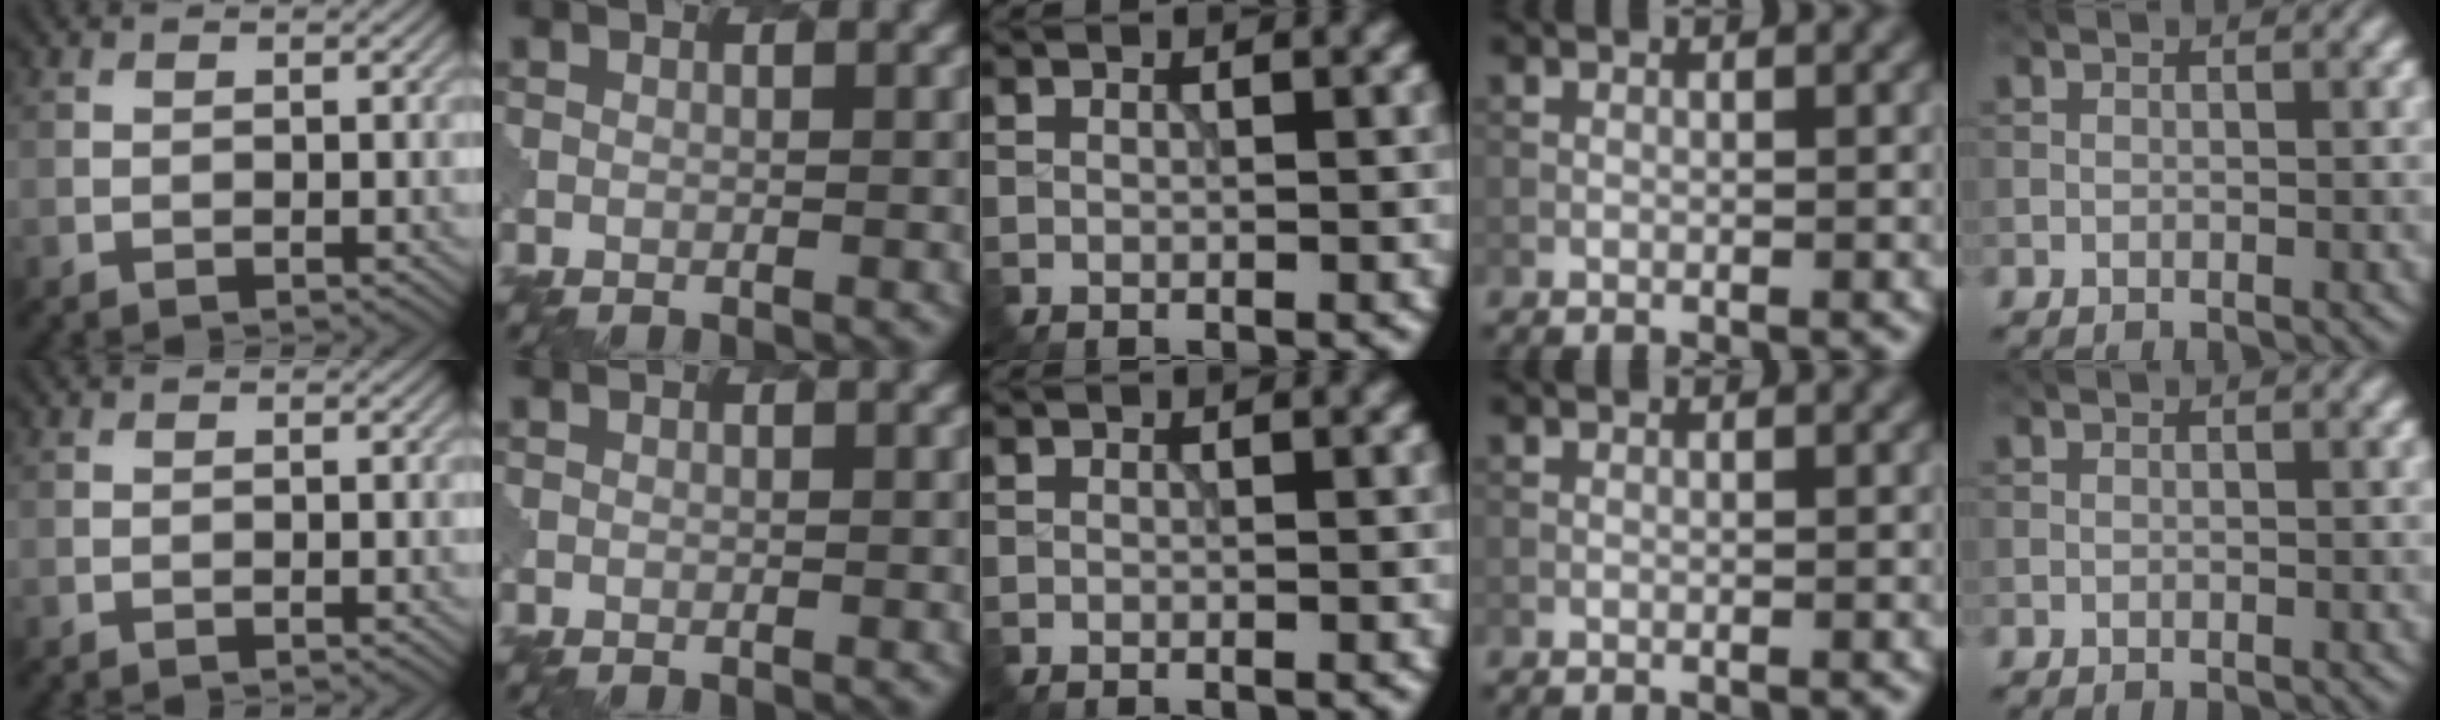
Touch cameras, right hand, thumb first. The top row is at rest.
{}